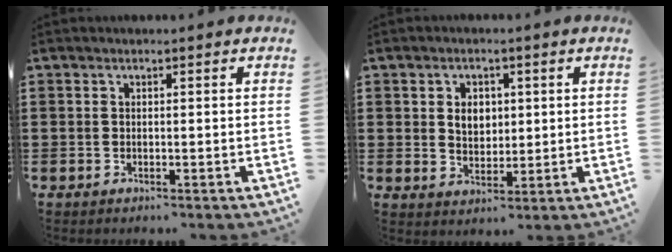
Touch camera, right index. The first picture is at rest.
{"total": 3.8, "force": [0.7, 2.8, 2.4], "torque": [-0.047, 0.008, 0.010]}